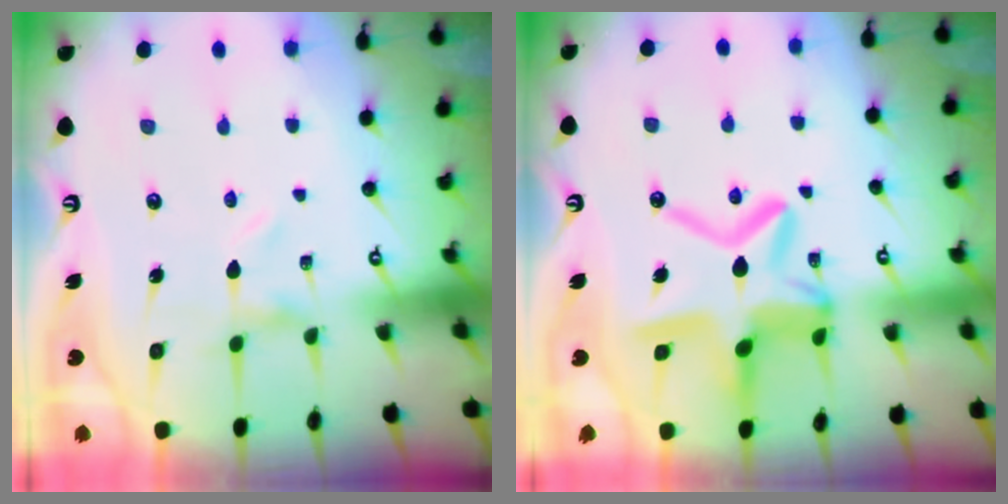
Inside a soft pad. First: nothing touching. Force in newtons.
{"total": 16.9, "press": 16.8, "slide": 1.4}